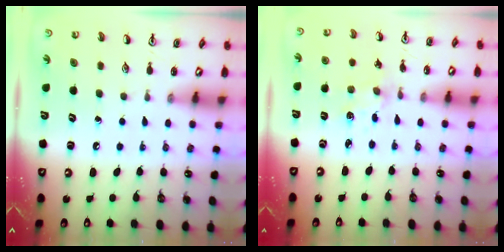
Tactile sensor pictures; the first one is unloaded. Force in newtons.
{"total": 2.0, "press": 2.0, "slide": 0.4}